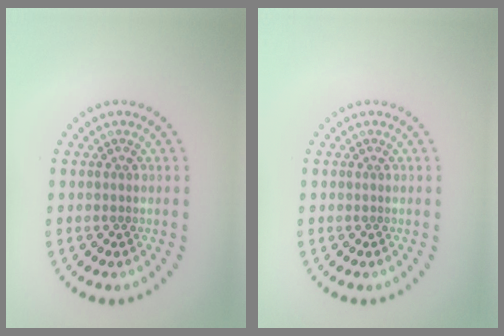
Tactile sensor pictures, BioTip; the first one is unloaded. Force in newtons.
{"total": 0.0}